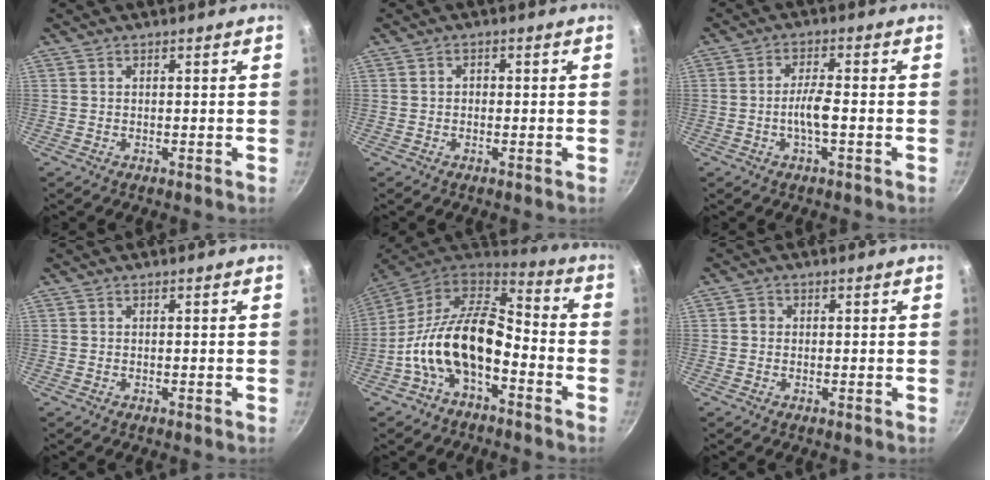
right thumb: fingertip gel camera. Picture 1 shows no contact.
{"total": 1.1, "force": [-0.2, 1.0, 0.5], "torque": [-0.008, 0.005, -0.004]}
{"total": 3.7, "force": [-0.6, 0.6, 3.6], "torque": [-0.072, 0.008, -0.013]}
{"total": 0.0}
{"total": 16.9, "force": [-4.8, 9.4, 13.2], "torque": [-0.226, 0.057, -0.103]}
{"total": 1.4, "force": [0.0, 1.3, 0.5], "torque": [-0.005, 0.006, -0.003]}